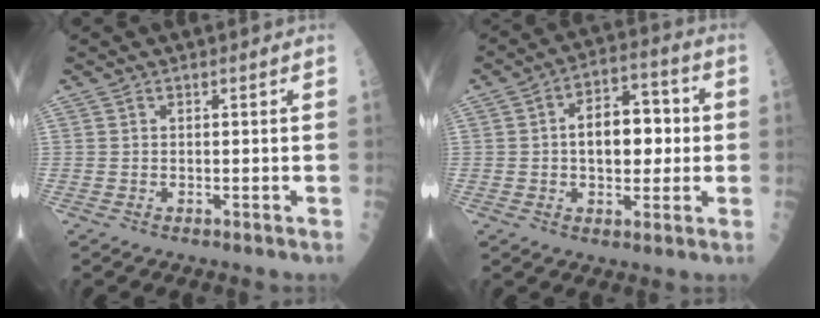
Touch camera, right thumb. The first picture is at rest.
{"total": 12.0, "force": [0.4, 7.1, 9.7], "torque": [-0.114, 0.024, 0.003]}